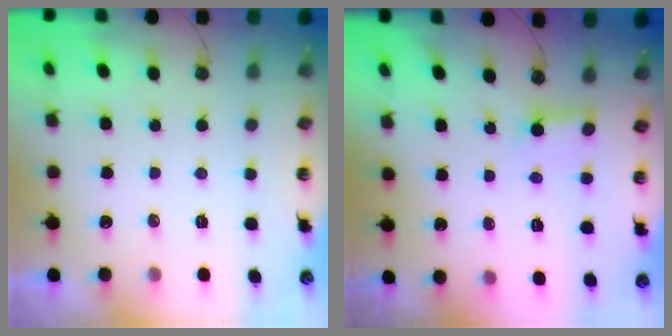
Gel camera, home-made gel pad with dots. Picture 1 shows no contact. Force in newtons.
{"total": 2.9, "press": 2.9, "slide": 0.4}